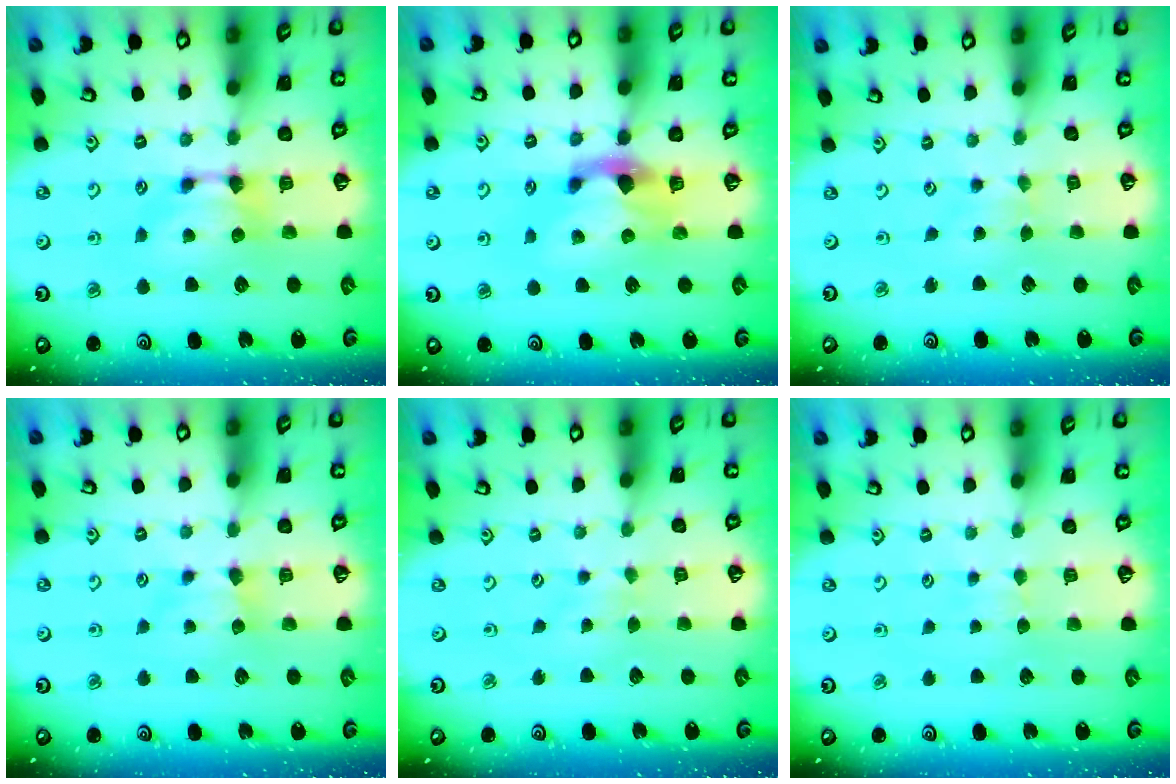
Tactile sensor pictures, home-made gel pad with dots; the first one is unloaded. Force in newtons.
{"total": 2.9, "press": 2.6, "slide": 1.3}
{"total": 1.2, "press": 1.2, "slide": 0.1}
{"total": 1.4, "press": 1.3, "slide": 0.5}
{"total": 1.8, "press": 1.8, "slide": 0.1}
{"total": 2.7, "press": 2.7, "slide": 0.4}